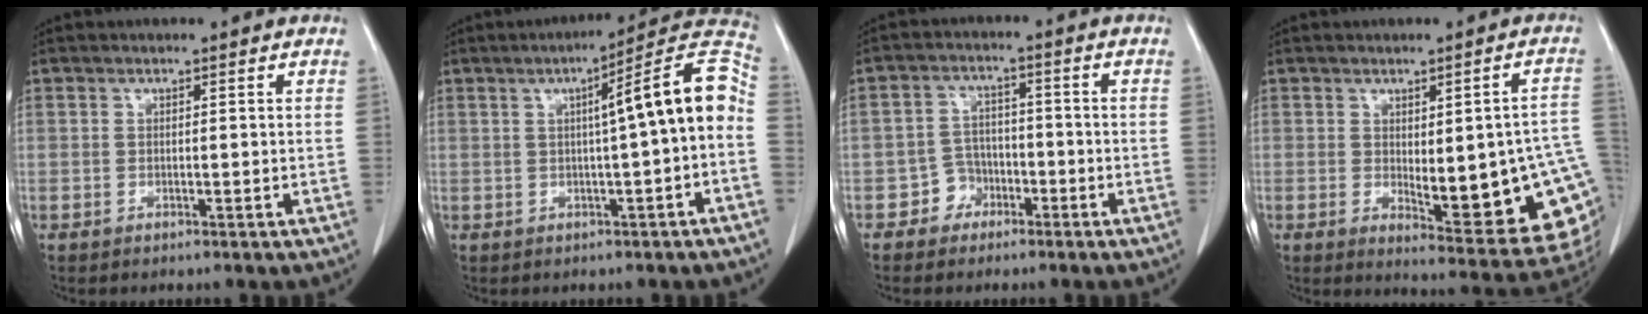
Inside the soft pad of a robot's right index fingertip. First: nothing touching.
{"total": 11.2, "force": [0.2, 0.2, 11.2], "torque": [-0.149, 0.034, -0.004]}
{"total": 4.1, "force": [-2.2, 3.4, 0.4], "torque": [-0.001, 0.014, -0.041]}
{"total": 18.4, "force": [-2.3, 4.7, 17.6], "torque": [-0.139, 0.008, -0.005]}